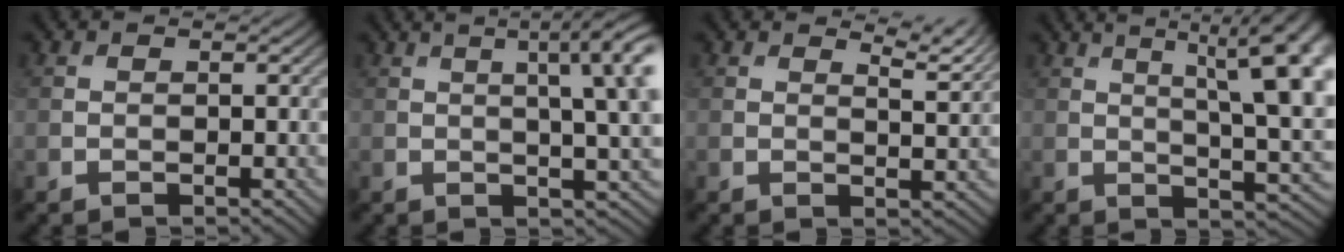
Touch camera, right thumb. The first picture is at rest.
{"total": 10.2, "force": [2.6, 2.8, 9.5], "torque": [-0.094, 0.034, 0.027]}
{"total": 3.7, "force": [2.9, 0.8, 2.2], "torque": [-0.039, -0.005, 0.047]}
{"total": 15.5, "force": [4.6, 5.3, 13.8], "torque": [-0.169, 0.040, 0.065]}